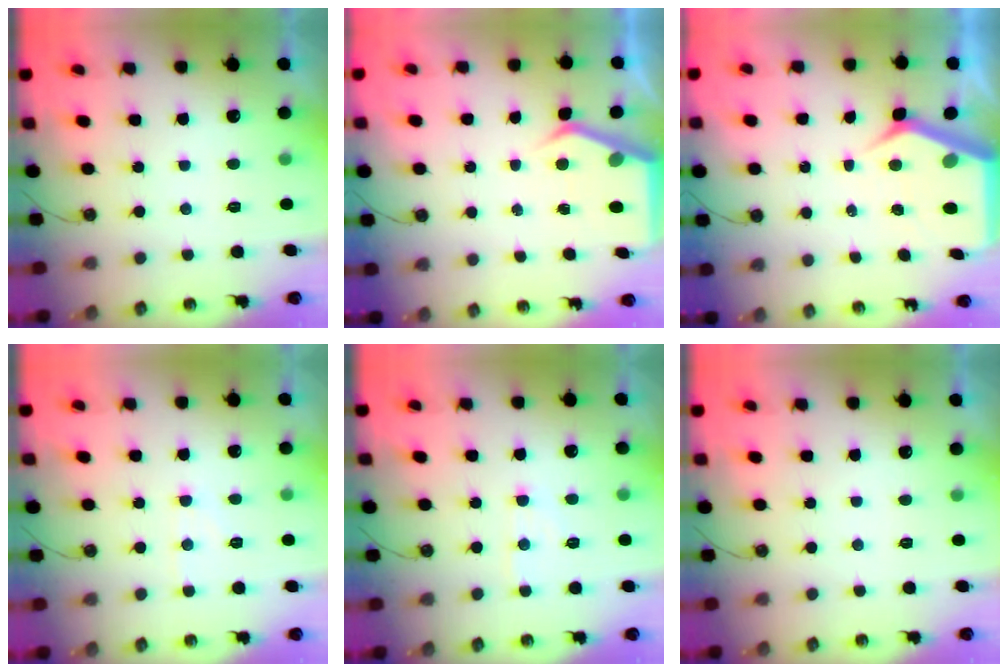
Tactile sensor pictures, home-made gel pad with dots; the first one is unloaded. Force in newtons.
{"total": 5.3, "press": 5.3, "slide": 0.5}
{"total": 7.6, "press": 7.6, "slide": 0.8}
{"total": 5.2, "press": 5.1, "slide": 0.9}
{"total": 6.2, "press": 6.2, "slide": 0.7}
{"total": 0.0}